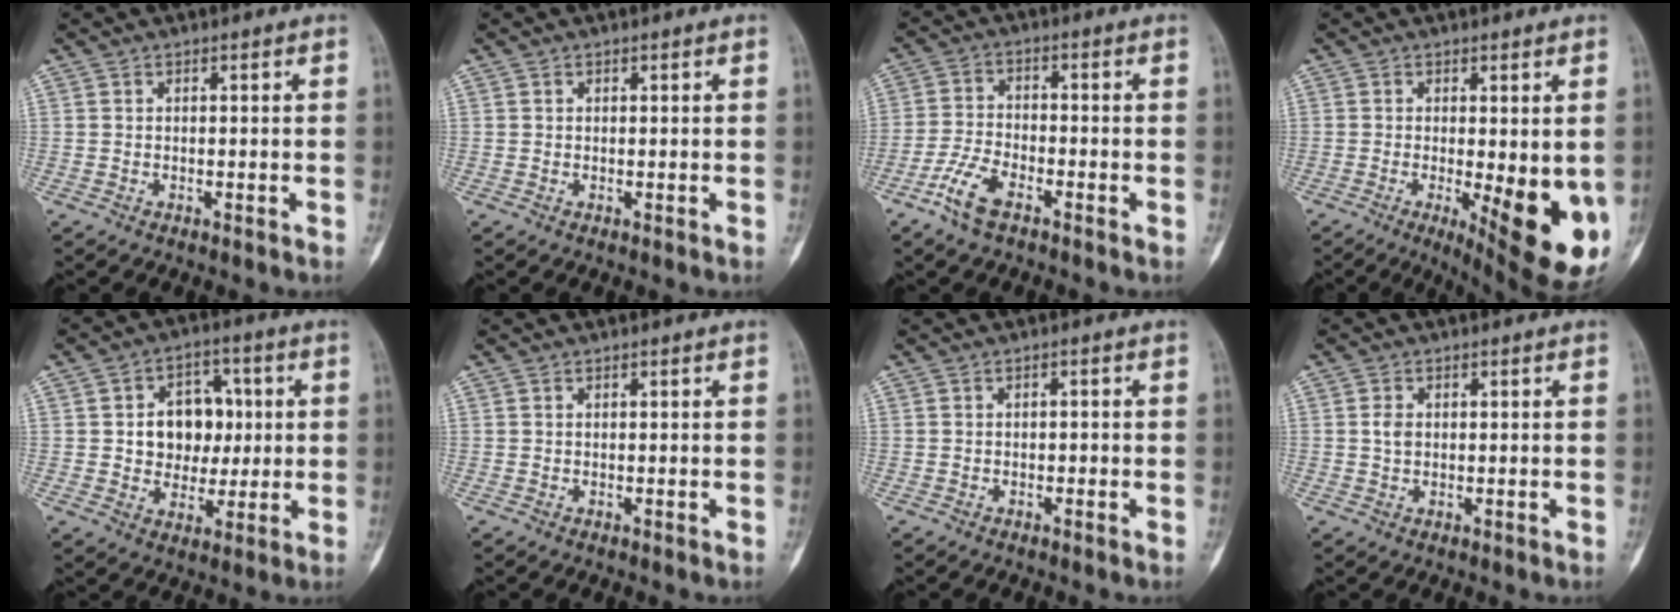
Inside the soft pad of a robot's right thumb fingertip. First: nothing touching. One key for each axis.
{"total": 0.0}
{"total": 6.7, "fx": -4.2, "fy": 2.8, "fz": 4.4, "tx": -0.094, "ty": 0.014, "tz": -0.086}
{"total": 13.9, "fx": -3.1, "fy": 4.5, "fz": 12.8, "tx": -0.140, "ty": -0.022, "tz": -0.027}
{"total": 10.9, "fx": 1.2, "fy": 8.6, "fz": 6.6, "tx": -0.040, "ty": 0.010, "tz": 0.021}
{"total": 0.0}
{"total": 0.5, "fx": -0.3, "fy": 0.4, "fz": 0.2, "tx": 0.002, "ty": 0.002, "tz": -0.009}
{"total": 2.0, "fx": 0.3, "fy": 1.5, "fz": 1.3, "tx": -0.023, "ty": 0.001, "tz": 0.005}